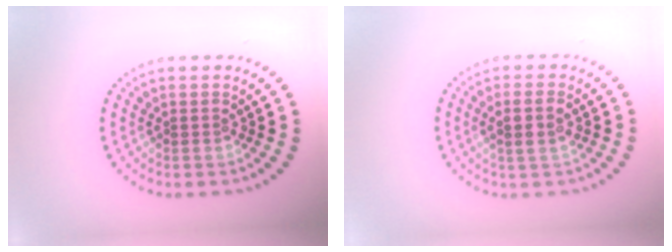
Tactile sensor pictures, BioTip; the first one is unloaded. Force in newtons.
{"total": 2.2, "press": 2.1, "slide": 0.7}